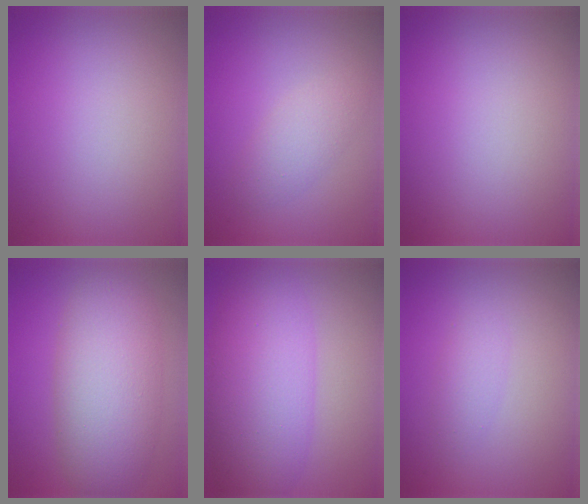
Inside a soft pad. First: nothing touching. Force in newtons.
{"total": 2.3, "press": 2.3, "slide": 0.2}
{"total": 0.0}
{"total": 7.7, "press": 7.7, "slide": 0.6}
{"total": 7.8, "press": 7.8, "slide": 0.3}
{"total": 1.4, "press": 1.4, "slide": 0.0}